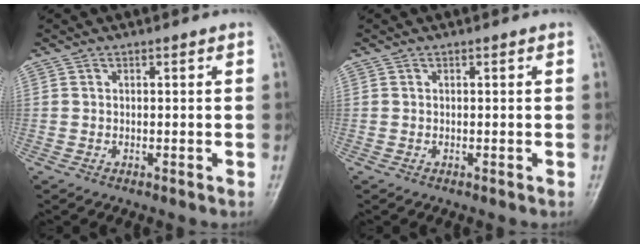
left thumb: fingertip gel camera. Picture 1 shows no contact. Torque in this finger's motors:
{"motor_torque": [0.00, 0.01, 0.05, -0.14, 0.00]}